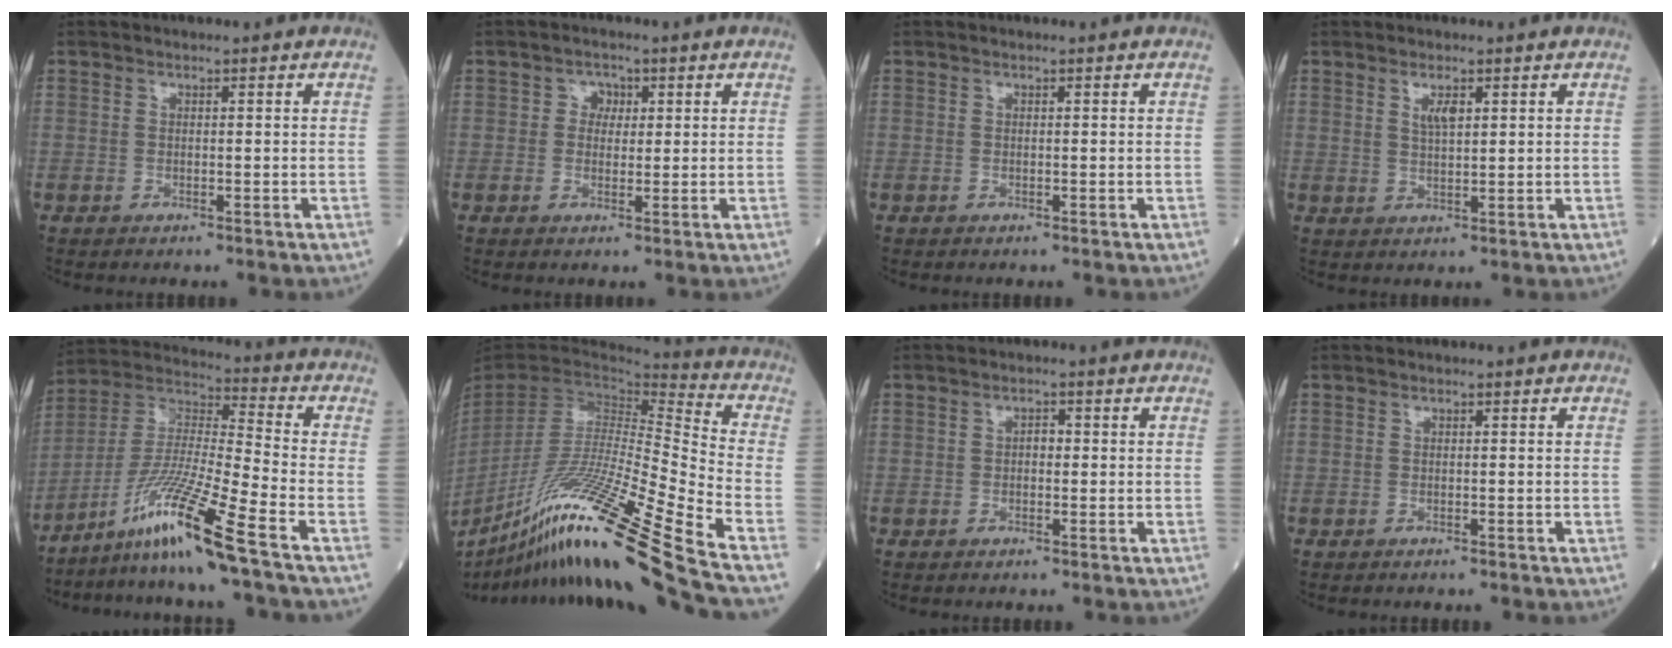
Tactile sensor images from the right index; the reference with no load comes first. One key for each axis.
{"total": 2.4, "fx": 0.6, "fy": 2.0, "fz": 1.1, "tx": -0.011, "ty": 0.003, "tz": 0.005}
{"total": 0.0}
{"total": 2.5, "fx": 1.3, "fy": 0.5, "fz": 2.1, "tx": -0.045, "ty": -0.001, "tz": 0.026}
{"total": 14.5, "fx": -9.4, "fy": -2.1, "fz": 10.8, "tx": -0.227, "ty": -0.019, "tz": -0.176}
{"total": 28.4, "fx": -19.2, "fy": -2.5, "fz": 20.8, "tx": -0.344, "ty": -0.069, "tz": -0.347}
{"total": 1.2, "fx": -0.1, "fy": 0.7, "fz": 1.0, "tx": -0.011, "ty": 0.004, "tz": -0.004}
{"total": 0.0}